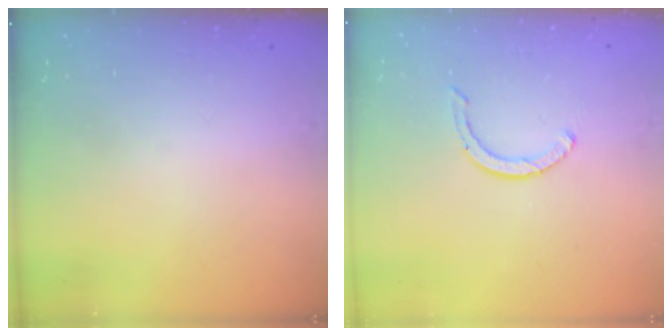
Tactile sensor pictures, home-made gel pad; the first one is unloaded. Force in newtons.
{"total": 2.9, "press": 2.9, "slide": 0.4}